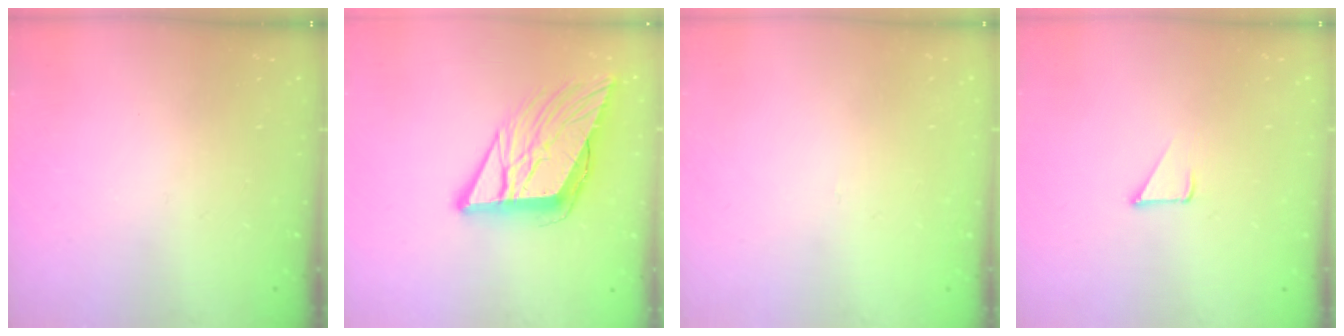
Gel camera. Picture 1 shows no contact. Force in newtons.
{"total": 13.5, "press": 12.9, "slide": 3.8}
{"total": 2.7, "press": 2.7, "slide": 0.3}
{"total": 2.8, "press": 2.8, "slide": 0.2}